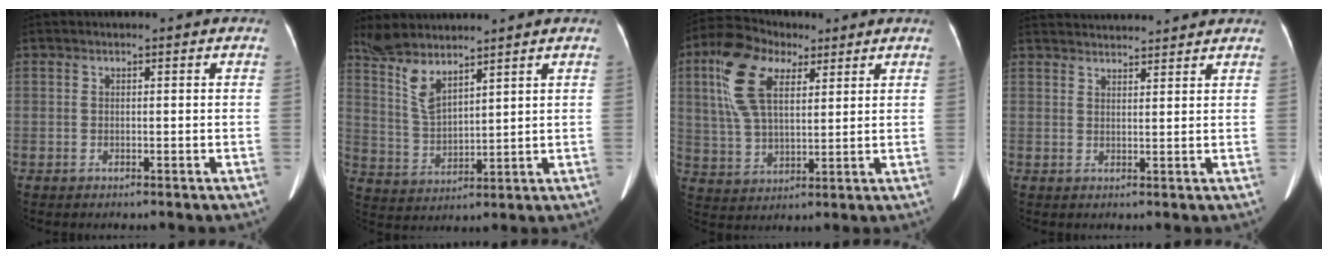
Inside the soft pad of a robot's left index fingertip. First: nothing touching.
{"total": 7.4, "force": [6.2, 1.4, 3.8], "torque": [-0.088, 0.000, 0.137]}
{"total": 11.2, "force": [4.9, 5.5, 8.5], "torque": [-0.193, 0.024, 0.097]}
{"total": 10.4, "force": [9.9, 0.8, 2.8], "torque": [-0.040, 0.019, 0.136]}